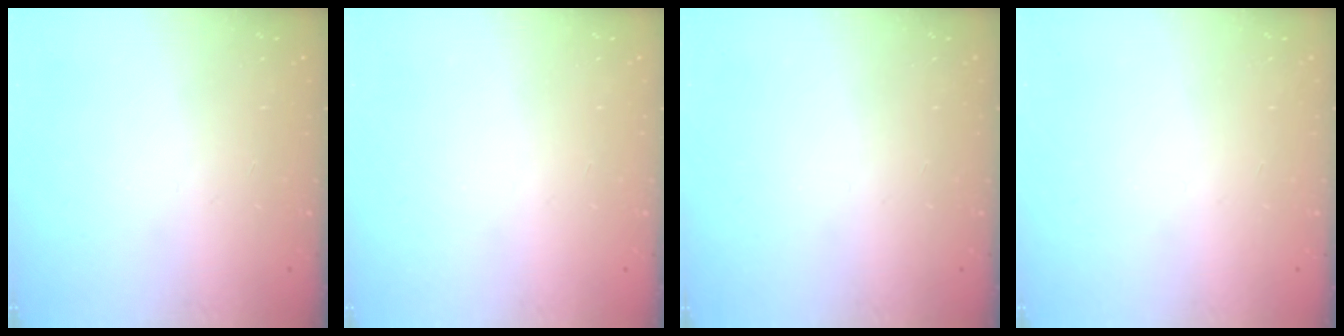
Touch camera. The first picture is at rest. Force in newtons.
{"total": 0.0}
{"total": 0.0}
{"total": 0.0}